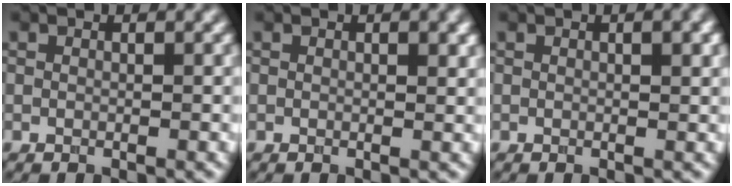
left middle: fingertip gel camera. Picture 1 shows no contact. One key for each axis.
{"total": 1.1, "fx": 0.4, "fy": 0.3, "fz": 0.9, "tx": -0.012, "ty": -0.003, "tz": 0.007}
{"total": 1.4, "fx": 0.5, "fy": 0.3, "fz": 1.3, "tx": -0.018, "ty": 0.001, "tz": 0.008}